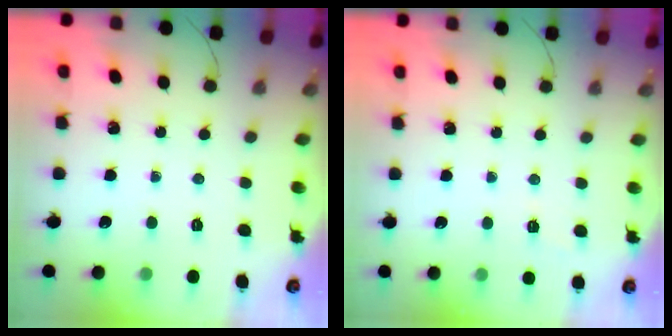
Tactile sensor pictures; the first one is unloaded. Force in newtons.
{"total": 5.4, "press": 5.2, "slide": 1.5}